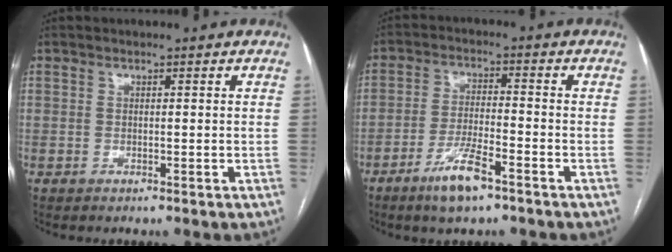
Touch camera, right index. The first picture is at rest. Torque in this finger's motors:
{"motor_torque": [0.83, -0.66, 0.30, 0.09]}